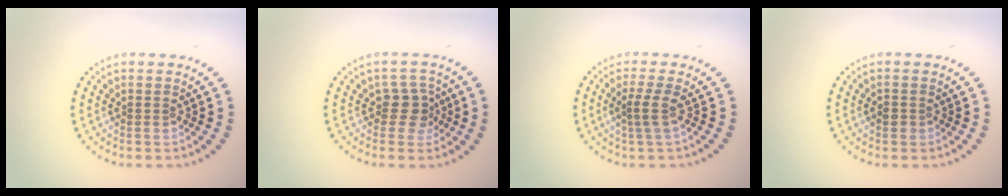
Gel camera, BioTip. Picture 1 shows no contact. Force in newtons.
{"total": 2.4, "press": 1.9, "slide": 1.5}
{"total": 1.8, "press": 1.1, "slide": 1.4}
{"total": 1.0, "press": 0.9, "slide": 0.4}